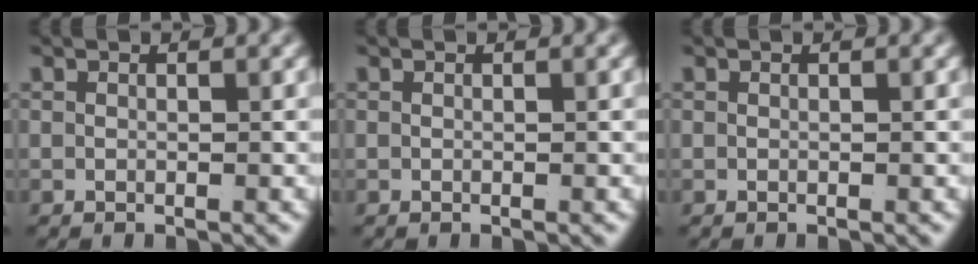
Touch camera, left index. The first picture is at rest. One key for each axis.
{"total": 0.0}
{"total": 0.0}